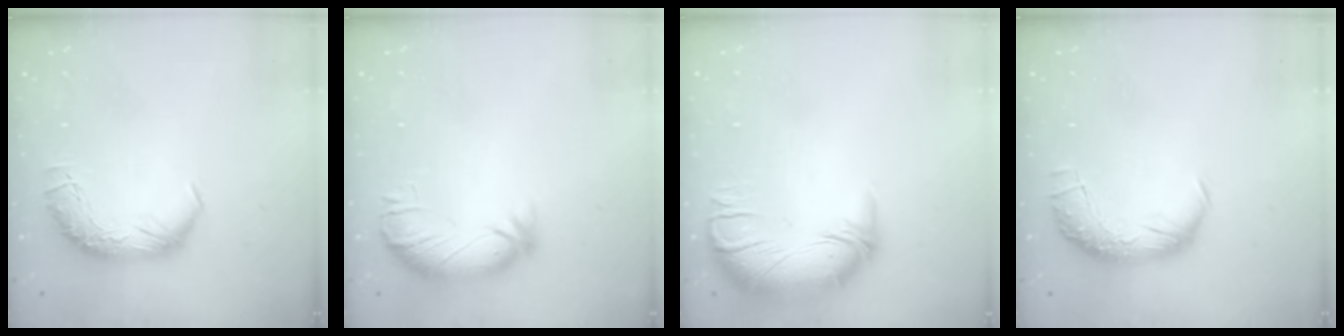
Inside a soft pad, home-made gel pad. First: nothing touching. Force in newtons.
{"total": 3.4, "press": 3.0, "slide": 1.5}
{"total": 2.7, "press": 0.3, "slide": 2.7}
{"total": 2.3, "press": 0.9, "slide": 2.1}